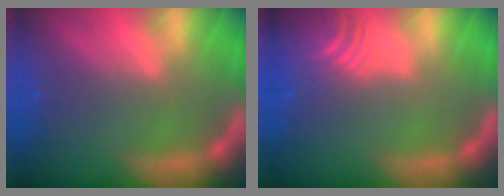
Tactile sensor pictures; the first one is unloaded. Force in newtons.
{"total": 8.6}